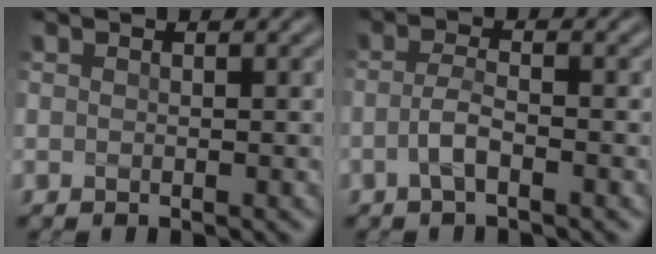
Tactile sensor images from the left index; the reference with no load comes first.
{"total": 2.0, "force": [-0.7, 0.5, 1.8], "torque": [-0.039, 0.007, -0.021]}